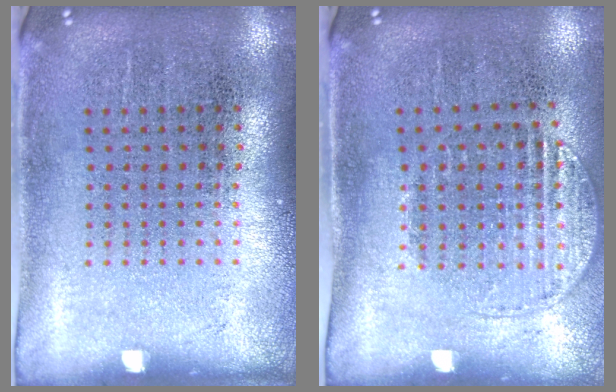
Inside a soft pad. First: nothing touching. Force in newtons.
{"total": 1.3, "press": 1.1, "slide": 0.7}